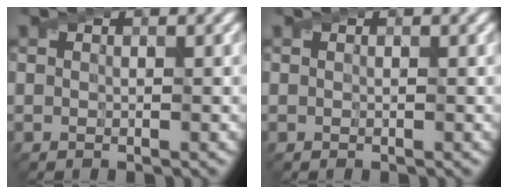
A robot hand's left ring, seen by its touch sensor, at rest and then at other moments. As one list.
[{"total": 0.0}]